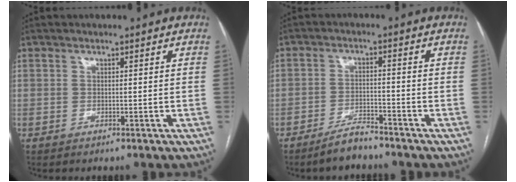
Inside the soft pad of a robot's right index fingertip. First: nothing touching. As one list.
[{"total": 4.3, "force": [-3.8, 0.9, 1.7], "torque": [-0.032, -0.005, -0.071]}]